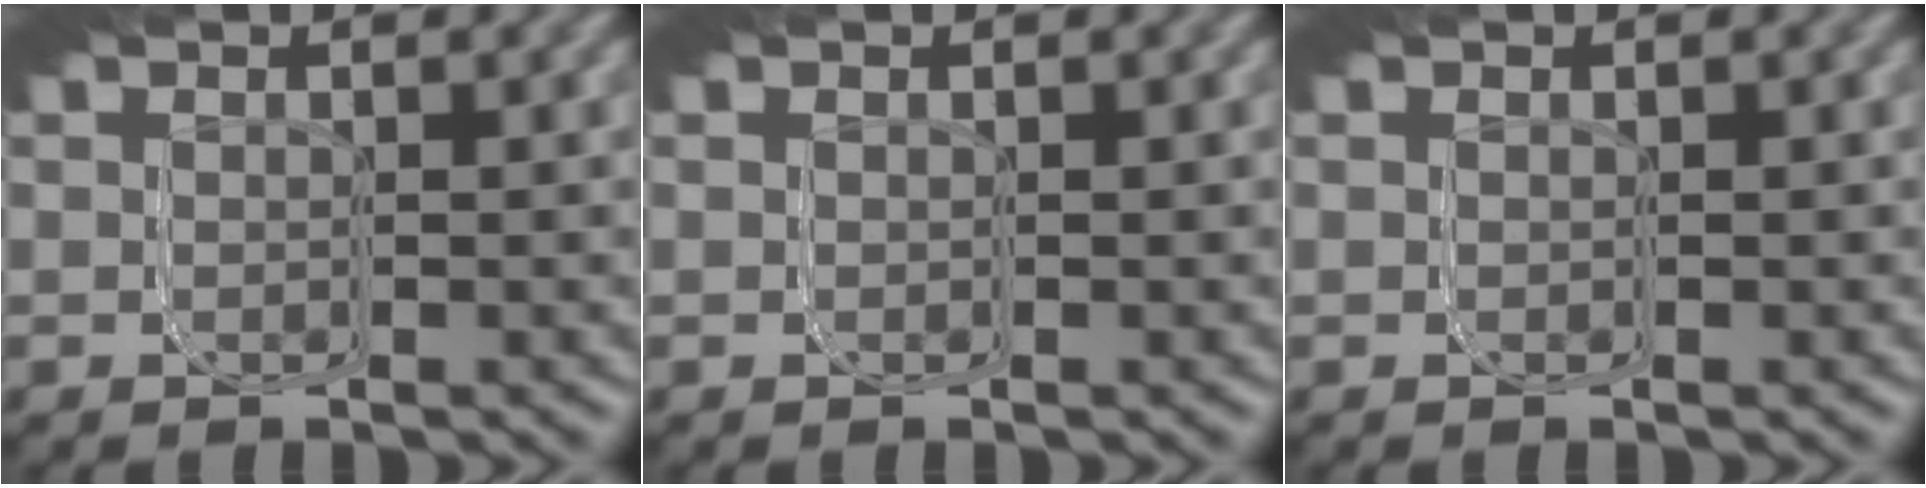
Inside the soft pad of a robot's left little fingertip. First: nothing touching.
{"total": 0.0}
{"total": 0.0}